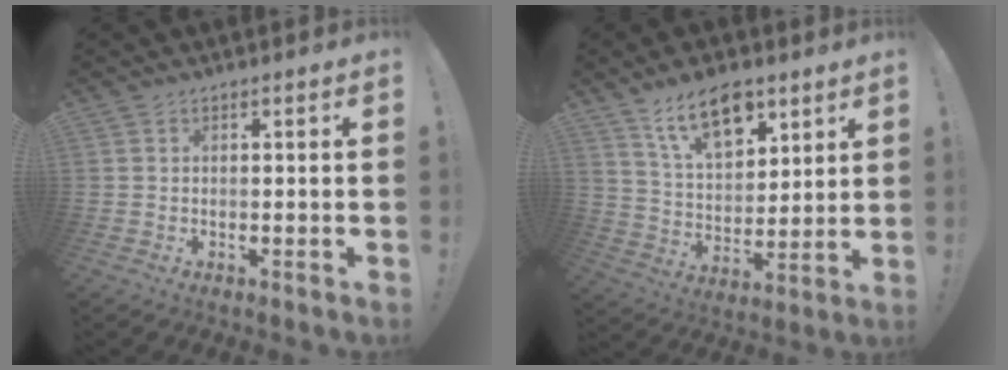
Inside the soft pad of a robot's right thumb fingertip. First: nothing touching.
{"total": 15.1, "force": [9.8, 8.0, 8.3], "torque": [-0.137, -0.049, 0.178]}